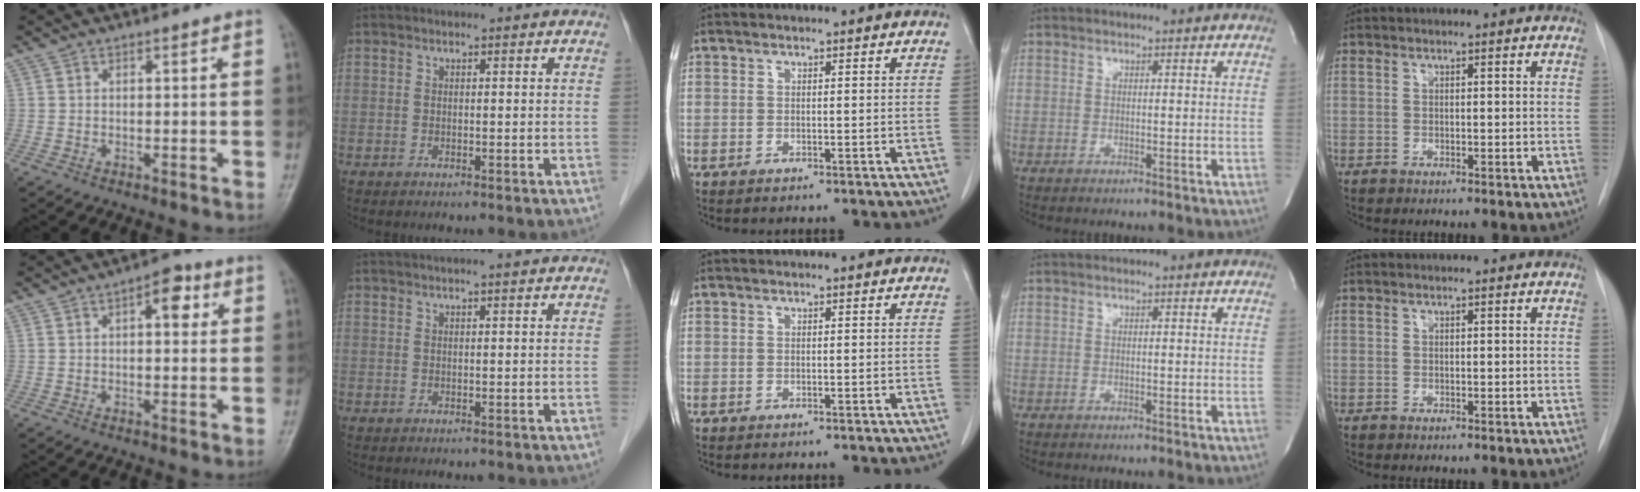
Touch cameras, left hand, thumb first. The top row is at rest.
{"thumb": {"total": 5.3, "force": [1.8, 2.5, 4.3], "torque": [-0.042, 0.003, 0.017]}, "index": {"total": 3.1, "force": [2.6, -0.2, 1.7], "torque": [-0.019, 0.019, 0.036]}}